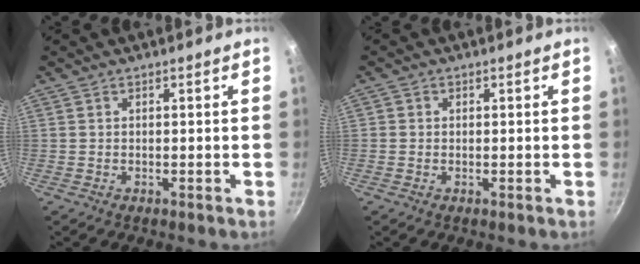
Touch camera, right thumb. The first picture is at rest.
{"total": 0.7, "force": [0.0, 0.7, 0.2], "torque": [-0.001, 0.000, -0.003]}